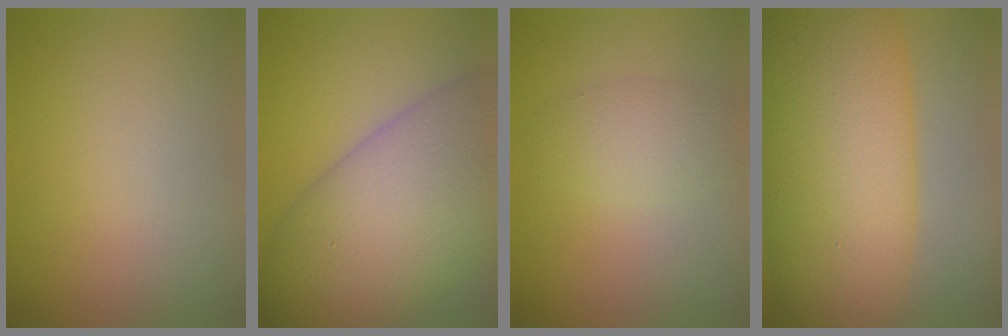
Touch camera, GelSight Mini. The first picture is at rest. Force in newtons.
{"total": 13.0, "press": 13.0, "slide": 0.6}
{"total": 2.9, "press": 2.9, "slide": 0.2}
{"total": 14.1, "press": 14.1, "slide": 0.4}